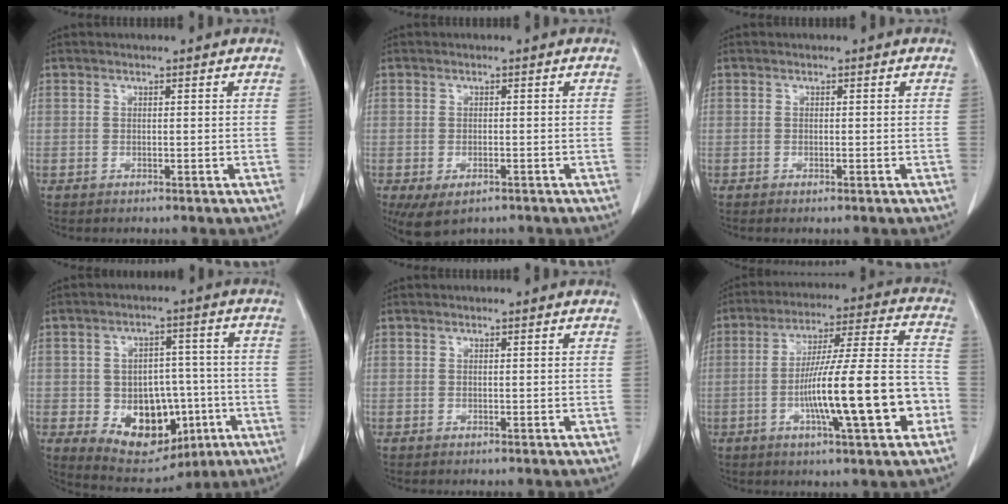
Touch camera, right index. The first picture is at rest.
{"total": 5.9, "force": [-3.6, 2.9, 3.6], "torque": [-0.063, -0.010, -0.054]}
{"total": 0.7, "force": [-0.4, 0.0, 0.5], "torque": [-0.013, -0.002, -0.004]}
{"total": 13.1, "force": [-3.9, 8.8, 8.9], "torque": [-0.134, 0.021, -0.038]}
{"total": 0.0}
{"total": 18.1, "force": [-5.0, 1.5, 17.3], "torque": [-0.284, 0.007, -0.077]}